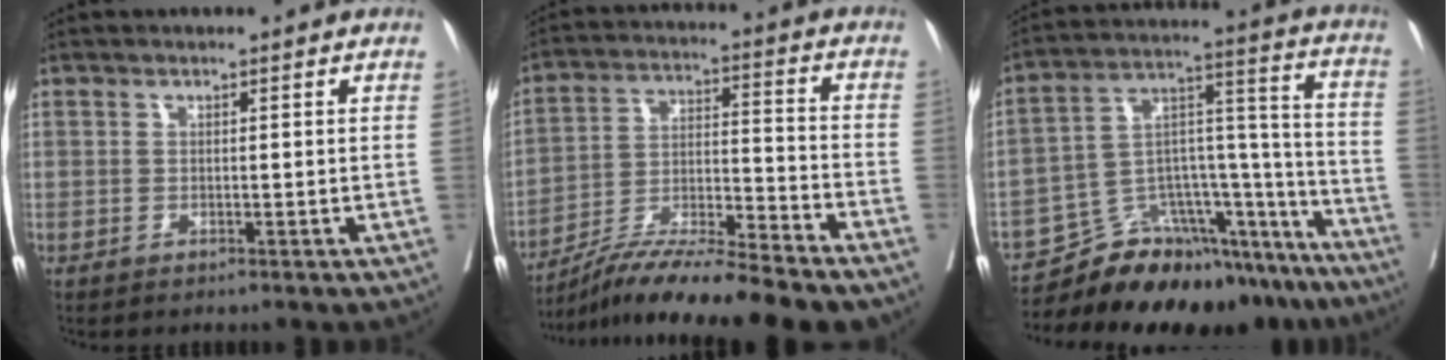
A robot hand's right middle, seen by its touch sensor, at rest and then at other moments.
{"total": 15.7, "force": [-13.5, -0.6, 7.8], "torque": [-0.138, -0.013, -0.237]}
{"total": 23.4, "force": [-20.8, 6.9, 8.2], "torque": [-0.085, 0.047, -0.309]}